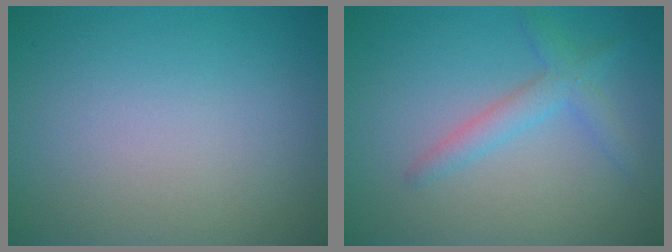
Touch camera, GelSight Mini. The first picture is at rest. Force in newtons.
{"total": 2.4, "press": 2.4, "slide": 0.2}